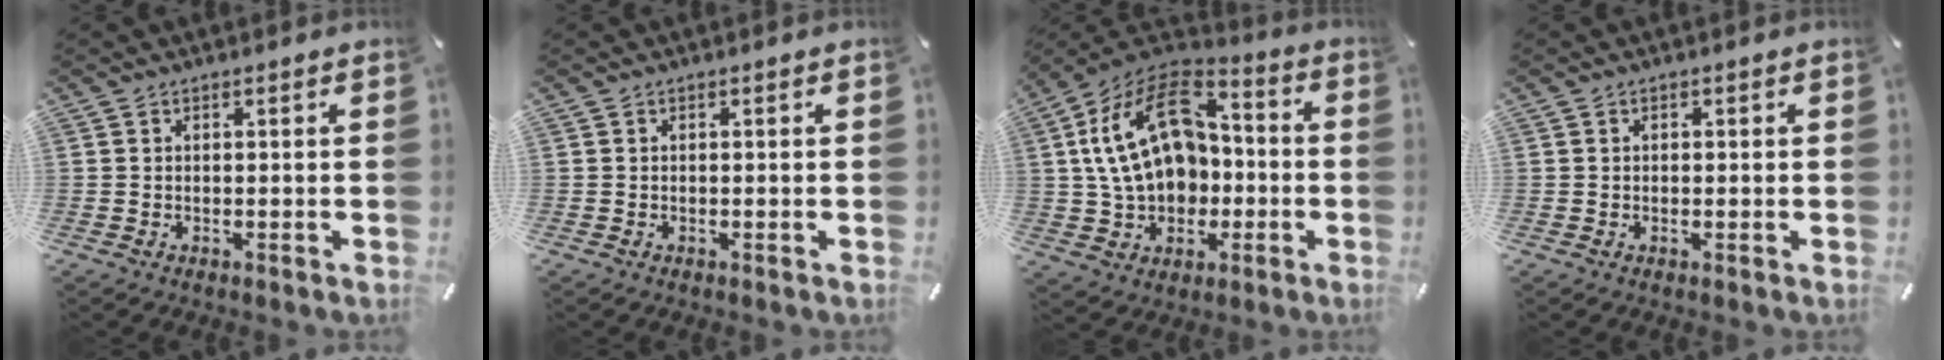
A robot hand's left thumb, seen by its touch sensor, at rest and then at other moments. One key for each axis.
{"total": 0.0}
{"total": 21.1, "fx": 1.4, "fy": 16.0, "fz": 13.8, "tx": -0.267, "ty": 0.007, "tz": 0.030}
{"total": 0.6, "fx": 0.0, "fy": 0.5, "fz": 0.3, "tx": -0.005, "ty": 0.003, "tz": -0.002}